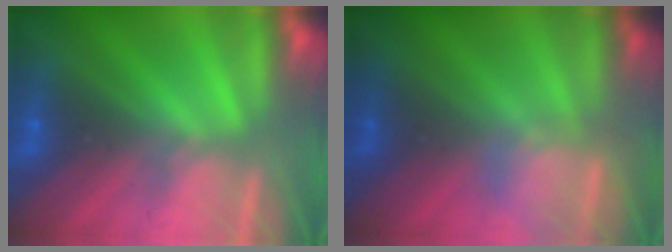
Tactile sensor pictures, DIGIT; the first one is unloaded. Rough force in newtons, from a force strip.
{"total": 3.5}